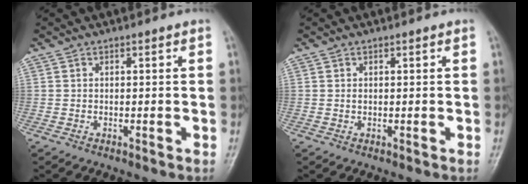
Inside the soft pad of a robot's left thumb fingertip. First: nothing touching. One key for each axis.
{"total": 0.6, "fx": 0.2, "fy": 0.4, "fz": 0.4, "tx": -0.007, "ty": -0.001, "tz": 0.005}